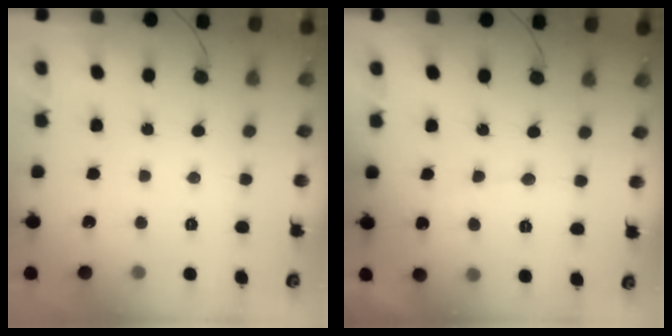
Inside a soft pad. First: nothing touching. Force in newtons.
{"total": 5.4, "press": 5.4, "slide": 0.4}